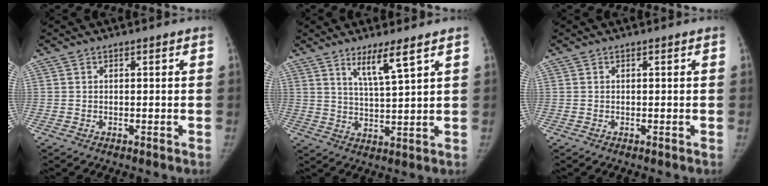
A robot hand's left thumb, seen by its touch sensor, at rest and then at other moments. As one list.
[{"total": 6.3, "force": [4.1, 0.2, 4.9], "torque": [-0.089, -0.036, 0.078]}, {"total": 0.0}]